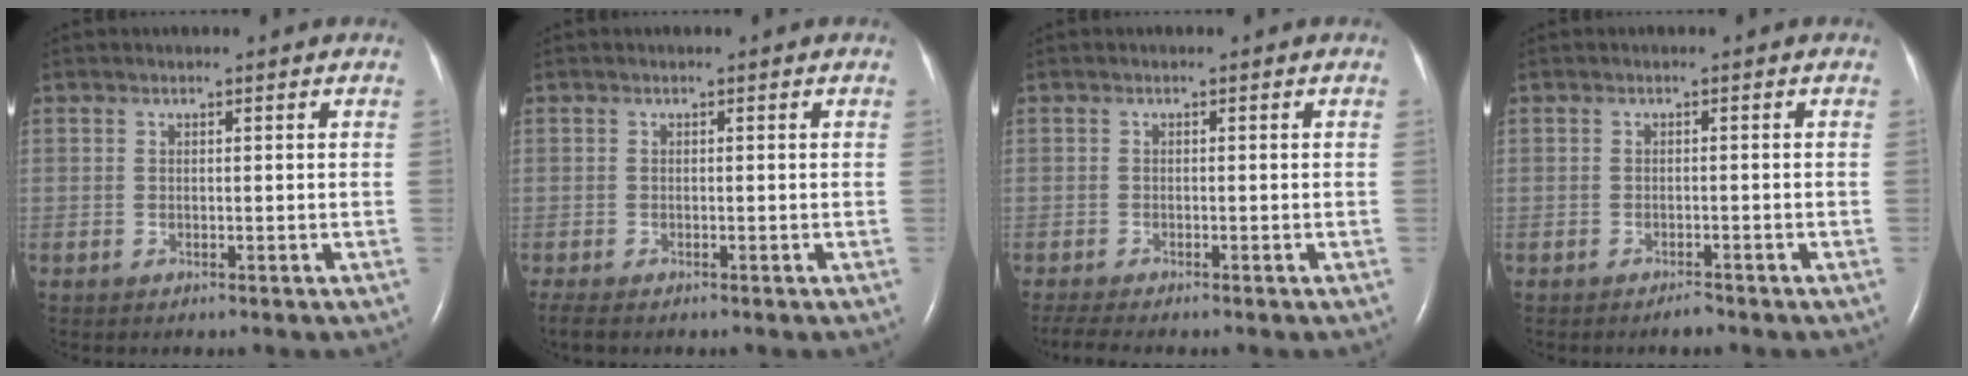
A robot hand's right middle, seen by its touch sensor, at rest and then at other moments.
{"total": 2.1, "force": [-1.7, 0.6, 1.2], "torque": [-0.027, -0.009, -0.026]}
{"total": 3.3, "force": [-2.8, 0.1, 1.7], "torque": [-0.034, -0.010, -0.047]}
{"total": 1.1, "force": [-1.0, 0.1, 0.5], "torque": [-0.013, -0.003, -0.013]}